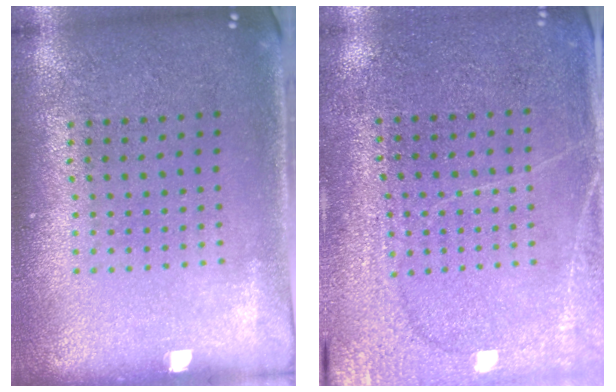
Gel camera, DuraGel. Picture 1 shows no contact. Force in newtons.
{"total": 2.8, "press": 2.7, "slide": 0.7}